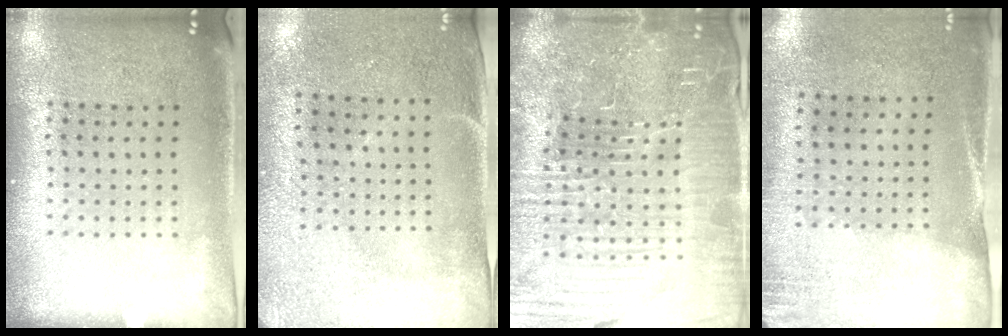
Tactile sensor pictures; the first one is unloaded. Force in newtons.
{"total": 2.9, "press": 2.4, "slide": 1.6}
{"total": 7.4, "press": 6.6, "slide": 3.5}
{"total": 2.7, "press": 2.3, "slide": 1.3}